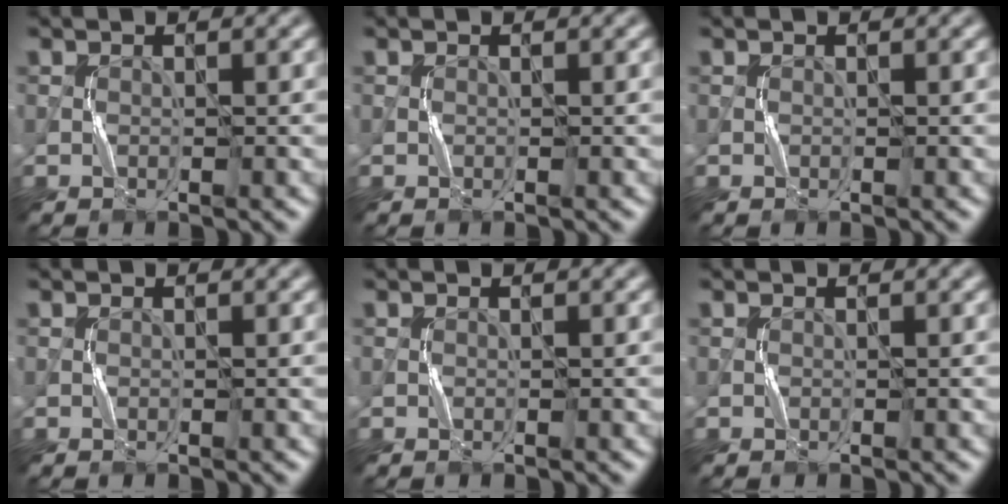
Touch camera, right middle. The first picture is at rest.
{"total": 0.0}
{"total": 0.0}
{"total": 0.0}
{"total": 0.0}
{"total": 0.0}